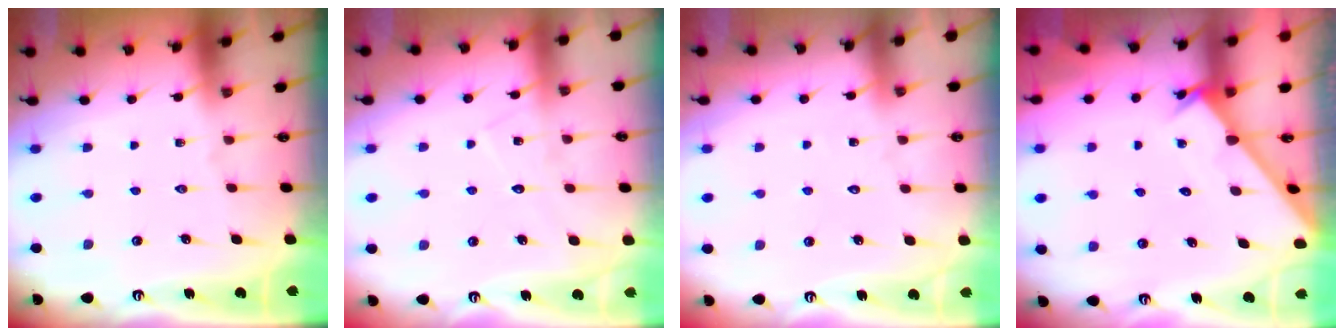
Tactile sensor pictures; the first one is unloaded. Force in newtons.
{"total": 7.2, "press": 7.1, "slide": 0.4}
{"total": 4.8, "press": 4.8, "slide": 0.4}
{"total": 3.2, "press": 3.2, "slide": 0.3}